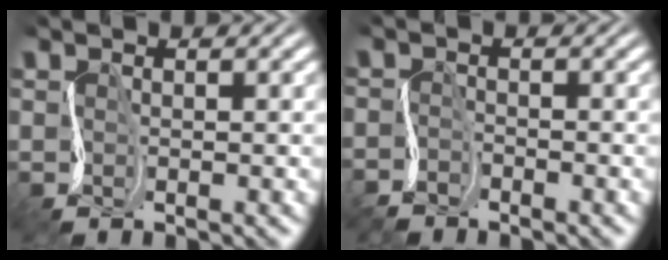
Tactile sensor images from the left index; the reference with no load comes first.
{"total": 2.3, "force": [-2.3, 0.4, 0.0], "torque": [-0.007, 0.000, -0.054]}